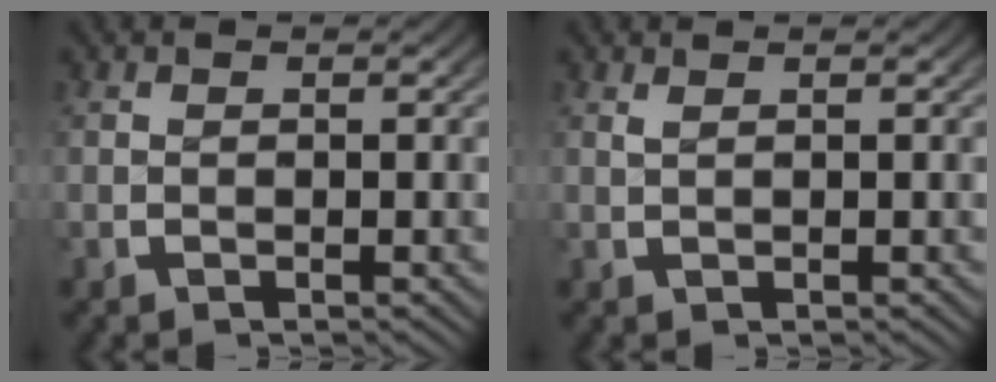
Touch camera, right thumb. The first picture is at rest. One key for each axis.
{"total": 0.6, "fx": 0.4, "fy": -0.2, "fz": 0.3, "tx": -0.009, "ty": 0.001, "tz": 0.013}